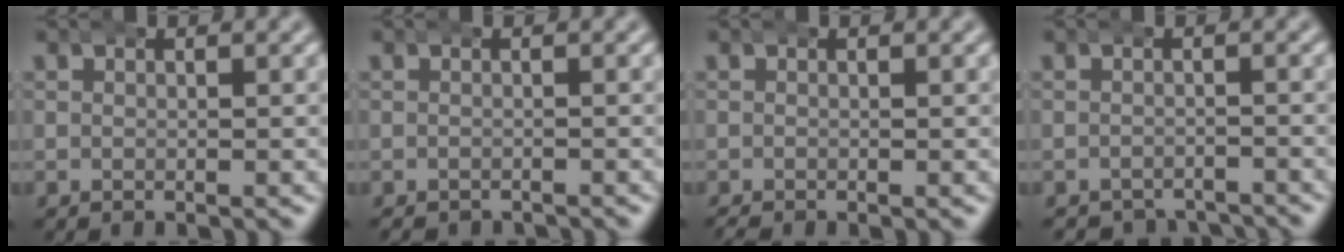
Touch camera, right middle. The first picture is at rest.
{"total": 1.1, "force": [-1.1, 0.1, -0.2], "torque": [0.000, -0.010, -0.012]}
{"total": 0.6, "force": [-0.6, 0.0, 0.1], "torque": [-0.004, -0.007, -0.006]}
{"total": 3.8, "force": [-3.8, 0.7, 0.0], "torque": [0.010, -0.015, -0.058]}